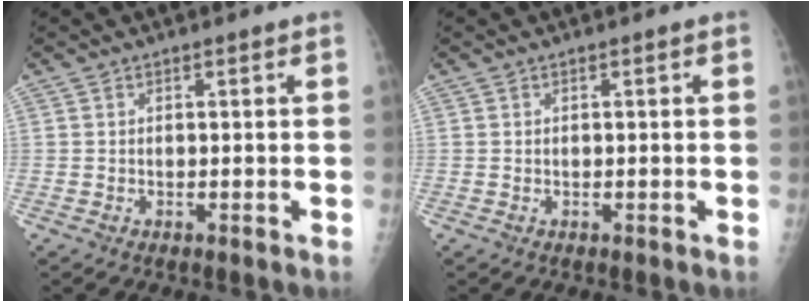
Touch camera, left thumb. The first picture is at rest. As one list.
[{"total": 0.0}]